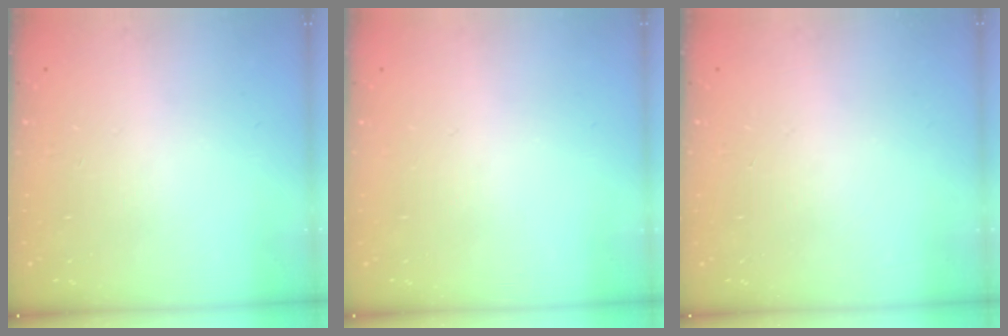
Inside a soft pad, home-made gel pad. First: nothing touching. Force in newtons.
{"total": 0.0}
{"total": 0.0}